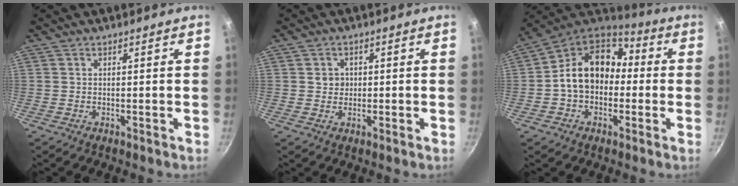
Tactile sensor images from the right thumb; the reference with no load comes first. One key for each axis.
{"total": 2.6, "fx": 0.2, "fy": 2.4, "fz": 0.9, "tx": 0.000, "ty": 0.003, "tz": 0.001}
{"total": 15.6, "fx": -0.4, "fy": 12.0, "fz": 10.1, "tx": -0.127, "ty": 0.049, "tz": -0.024}